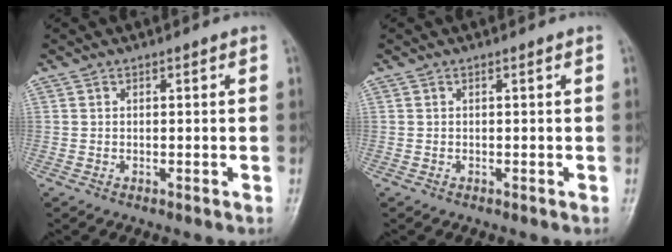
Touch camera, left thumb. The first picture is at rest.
{"total": 0.0}